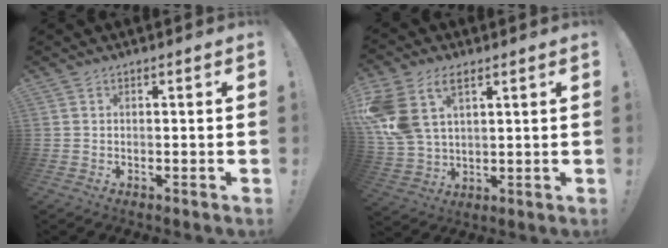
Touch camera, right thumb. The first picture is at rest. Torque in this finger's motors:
{"motor_torque": [1.37, 2.04, 1.65, 0.41, 0.59]}